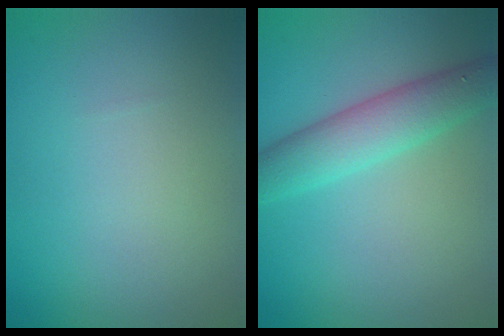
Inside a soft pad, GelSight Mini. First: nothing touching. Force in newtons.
{"total": 4.3, "press": 4.3, "slide": 0.2}